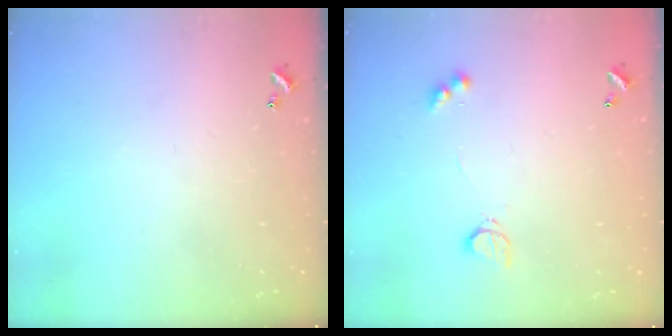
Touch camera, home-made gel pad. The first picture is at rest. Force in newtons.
{"total": 3.0, "press": 2.9, "slide": 0.6}